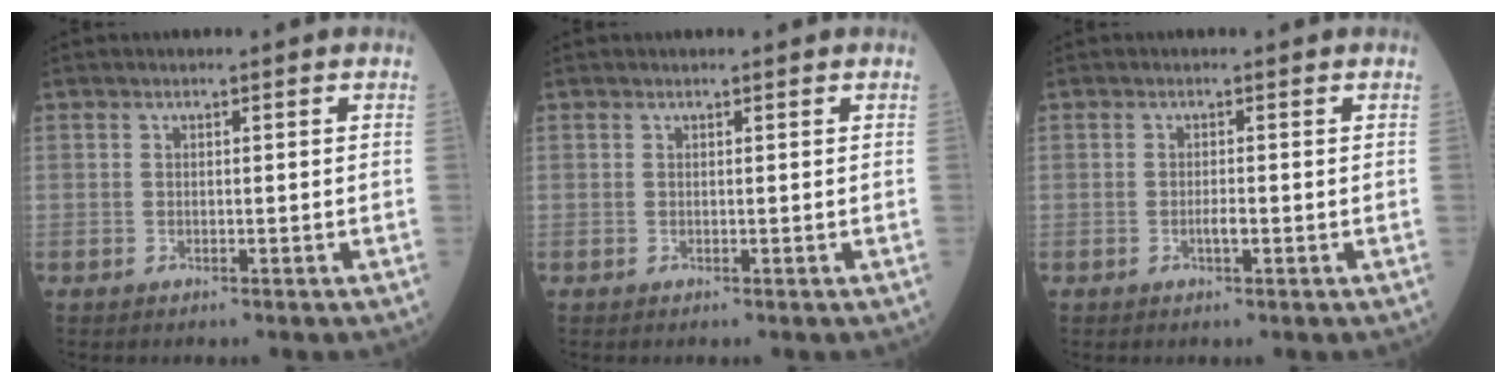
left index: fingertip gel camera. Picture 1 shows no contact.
{"total": 0.6, "force": [0.6, 0.3, -0.1], "torque": [0.000, 0.003, 0.008]}
{"total": 1.2, "force": [-0.2, 0.4, 1.1], "torque": [-0.021, 0.000, -0.003]}